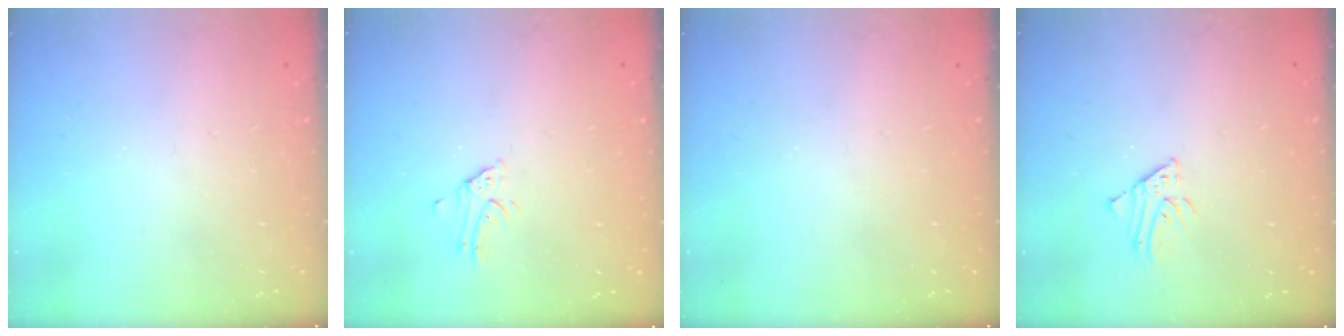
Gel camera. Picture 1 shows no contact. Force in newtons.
{"total": 2.8, "press": 2.8, "slide": 0.3}
{"total": 0.0}
{"total": 2.5, "press": 2.5, "slide": 0.2}